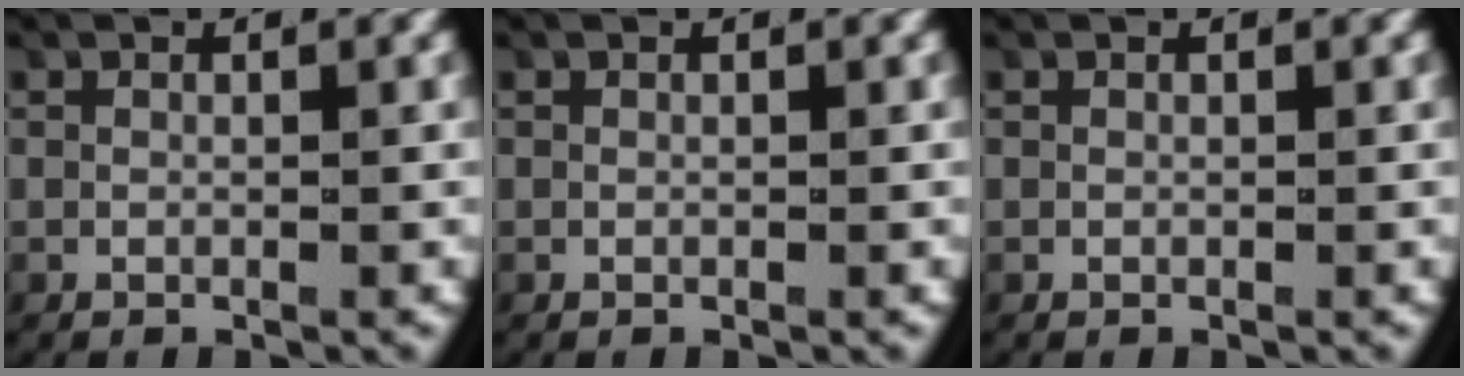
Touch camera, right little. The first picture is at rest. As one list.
[{"total": 0.0}, {"total": 0.0}]